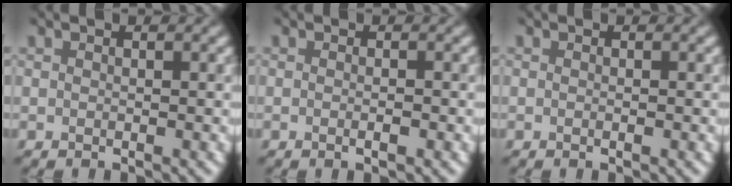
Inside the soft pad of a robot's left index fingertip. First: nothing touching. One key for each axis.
{"total": 1.2, "fx": -0.4, "fy": 0.6, "fz": 1.0, "tx": 0.007, "ty": 0.004, "tz": -0.017}
{"total": 0.5, "fx": -0.2, "fy": 0.4, "fz": 0.3, "tx": 0.004, "ty": 0.007, "tz": -0.012}